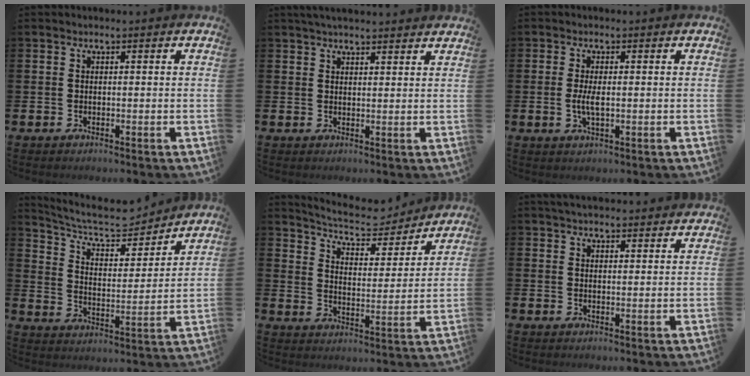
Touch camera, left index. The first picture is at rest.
{"total": 3.0, "force": [2.9, 0.2, 0.7], "torque": [-0.016, -0.007, 0.053]}
{"total": 2.7, "force": [-0.1, 1.0, 2.5], "torque": [-0.044, -0.001, -0.003]}
{"total": 8.6, "force": [7.6, 2.6, 2.9], "torque": [-0.077, -0.059, 0.127]}
{"total": 7.6, "force": [7.1, 1.9, 2.0], "torque": [-0.057, -0.054, 0.119]}
{"total": 3.3, "force": [3.2, 0.4, 0.5], "torque": [-0.013, -0.011, 0.058]}